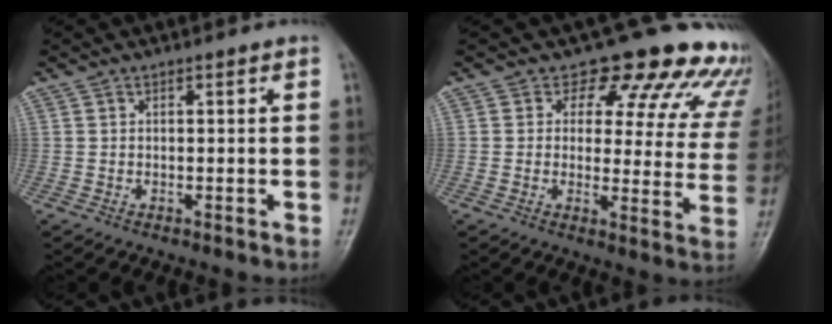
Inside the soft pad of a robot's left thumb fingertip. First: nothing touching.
{"total": 17.0, "force": [14.1, 7.3, 6.0], "torque": [-0.012, -0.088, 0.139]}